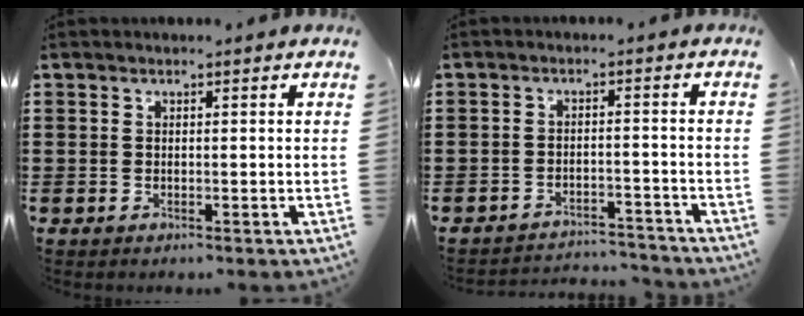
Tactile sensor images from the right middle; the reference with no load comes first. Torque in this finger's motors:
{"motor_torque": [-0.37, -0.13, -0.31, -0.03]}